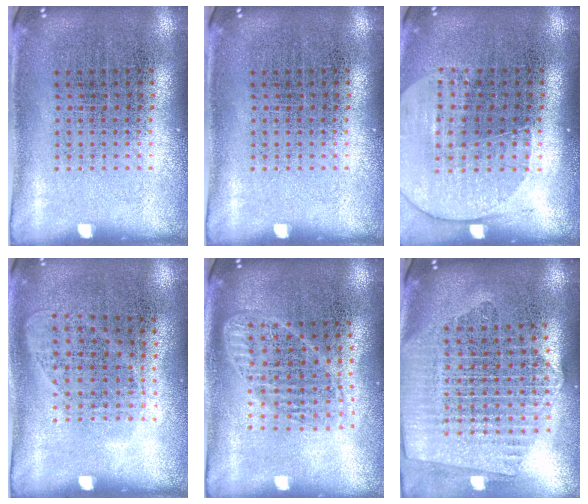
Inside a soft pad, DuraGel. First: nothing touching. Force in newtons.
{"total": 0.0}
{"total": 1.7, "press": 1.5, "slide": 0.7}
{"total": 1.0, "press": 0.9, "slide": 0.4}
{"total": 1.8, "press": 1.6, "slide": 0.9}
{"total": 2.3, "press": 2.0, "slide": 1.2}